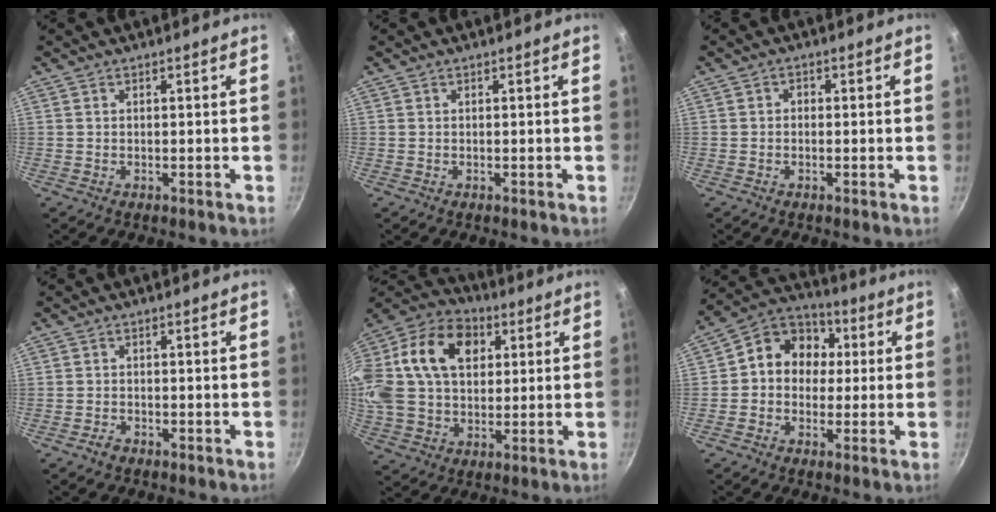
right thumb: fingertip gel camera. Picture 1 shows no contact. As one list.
[{"total": 0.0}, {"total": 1.3, "force": [-0.2, 1.0, 0.7], "torque": [-0.010, 0.007, -0.006]}, {"total": 1.5, "force": [-1.1, 0.9, 0.6], "torque": [-0.011, 0.011, -0.021]}, {"total": 28.2, "force": [7.8, 19.9, 18.4], "torque": [-0.385, 0.033, 0.128]}, {"total": 11.7, "force": [1.2, 10.0, 6.0], "torque": [-0.053, 0.027, -0.005]}]